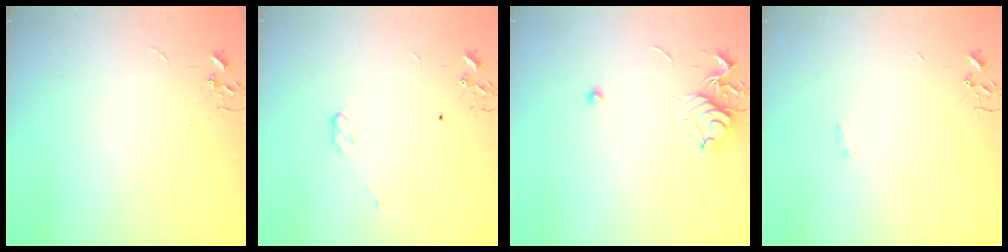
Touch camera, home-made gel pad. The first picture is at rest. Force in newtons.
{"total": 3.8, "press": 3.8, "slide": 0.5}
{"total": 8.0, "press": 7.9, "slide": 0.9}
{"total": 1.3, "press": 1.3, "slide": 0.3}